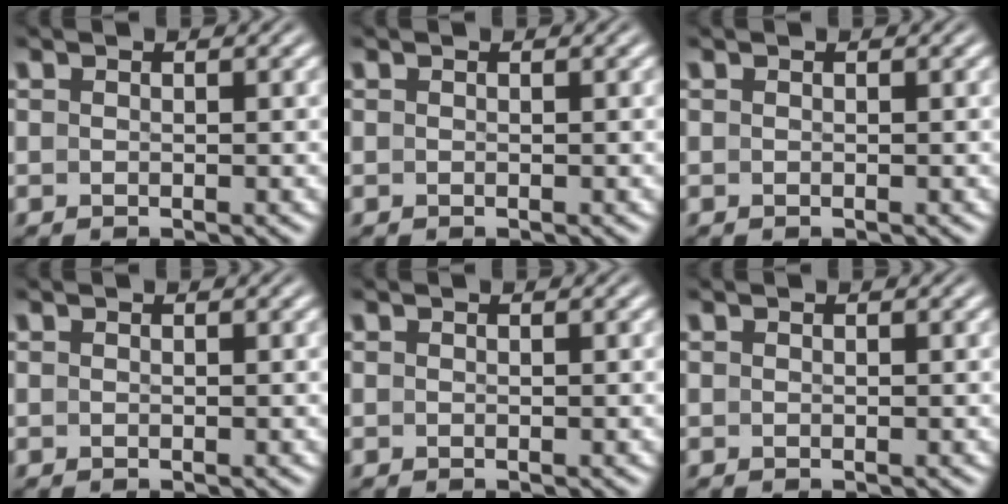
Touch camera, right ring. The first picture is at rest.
{"total": 0.0}
{"total": 0.0}
{"total": 0.0}
{"total": 0.0}
{"total": 0.0}